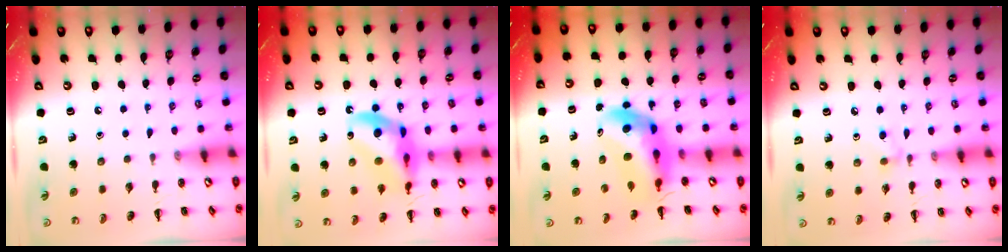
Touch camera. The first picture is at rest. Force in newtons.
{"total": 14.0, "press": 13.5, "slide": 3.6}
{"total": 8.7, "press": 8.2, "slide": 3.0}
{"total": 5.2, "press": 4.8, "slide": 2.1}